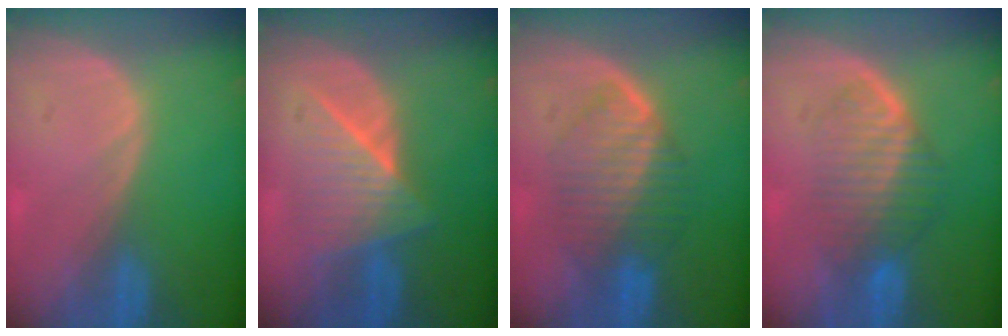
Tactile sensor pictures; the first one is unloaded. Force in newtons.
{"total": 6.6, "press": 6.6, "slide": 0.6}
{"total": 6.8, "press": 6.8, "slide": 0.2}
{"total": 6.7, "press": 6.4, "slide": 1.7}